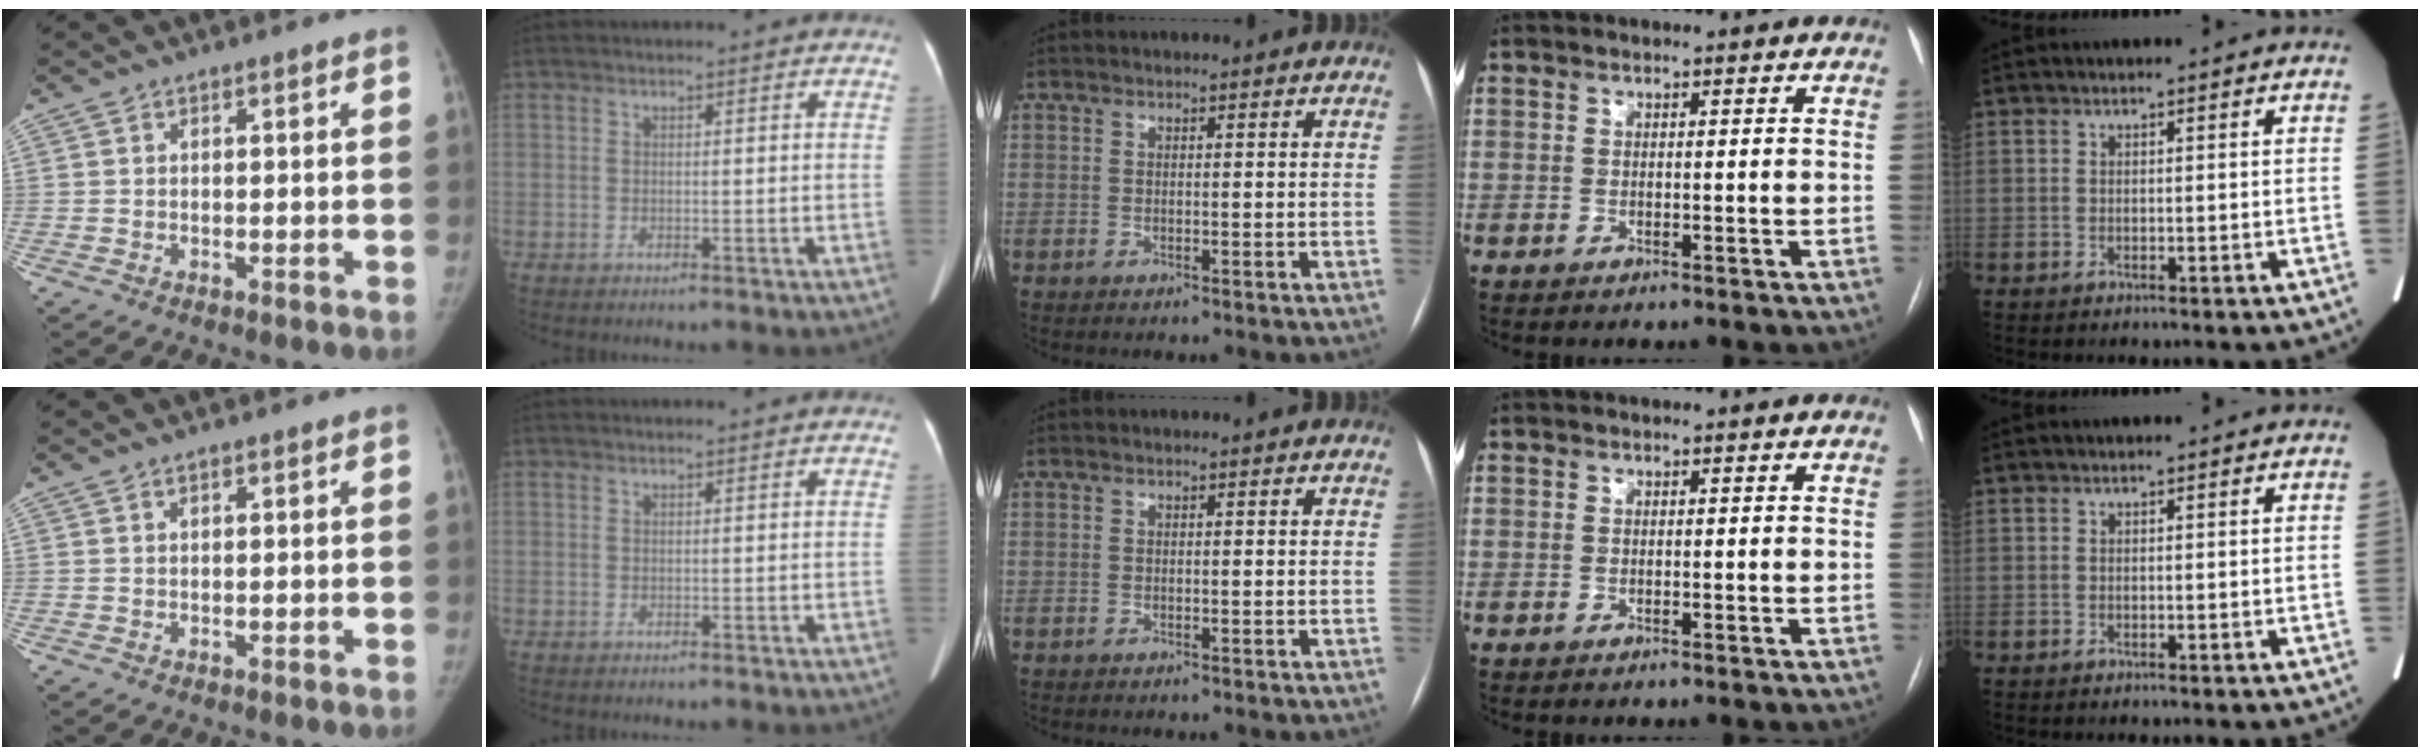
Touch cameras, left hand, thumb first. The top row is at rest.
{"thumb": {"total": 0.5, "force": [0.4, 0.1, 0.3], "torque": [-0.008, 0.001, 0.007]}}